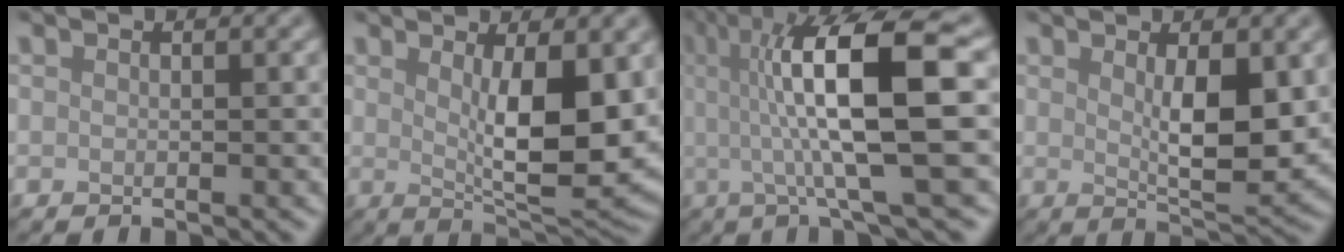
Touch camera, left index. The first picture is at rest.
{"total": 7.6, "force": [1.2, 2.3, 7.2], "torque": [-0.113, -0.016, 0.028]}
{"total": 11.8, "force": [1.4, 2.6, 11.4], "torque": [-0.160, 0.013, 0.020]}
{"total": 5.1, "force": [1.0, 1.6, 4.7], "torque": [-0.078, -0.010, 0.022]}